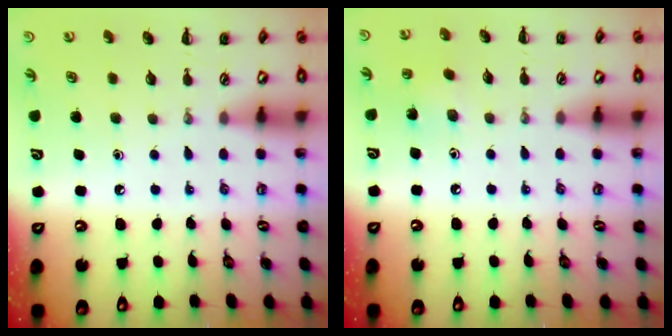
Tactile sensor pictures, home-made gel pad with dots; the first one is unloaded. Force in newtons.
{"total": 6.5, "press": 6.2, "slide": 1.8}